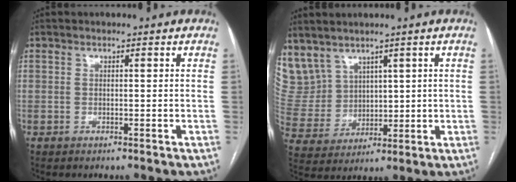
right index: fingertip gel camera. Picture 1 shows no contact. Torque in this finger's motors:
{"motor_torque": [-0.17, 0.49, 0.05, 0.03]}